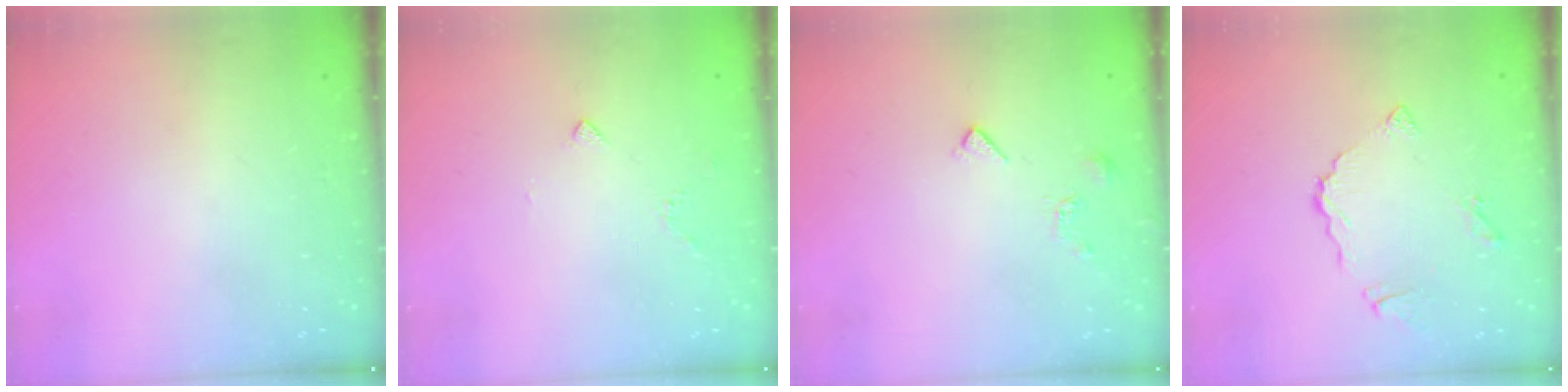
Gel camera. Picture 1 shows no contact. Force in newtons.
{"total": 2.4, "press": 2.4, "slide": 0.6}
{"total": 4.2, "press": 4.1, "slide": 0.8}
{"total": 7.2, "press": 7.1, "slide": 0.8}